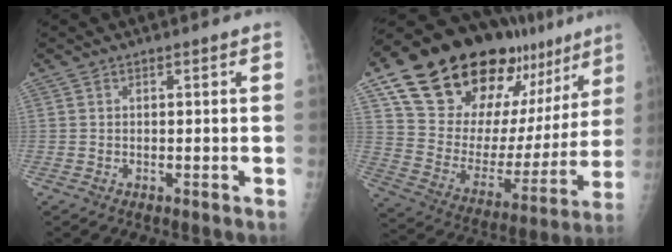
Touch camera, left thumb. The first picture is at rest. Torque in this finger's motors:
{"motor_torque": [0.86, 0.98, 1.47, -1.29, 0.22]}